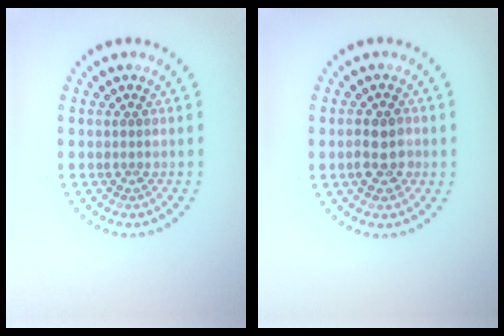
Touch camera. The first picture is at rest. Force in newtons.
{"total": 2.8, "press": 2.7, "slide": 0.3}